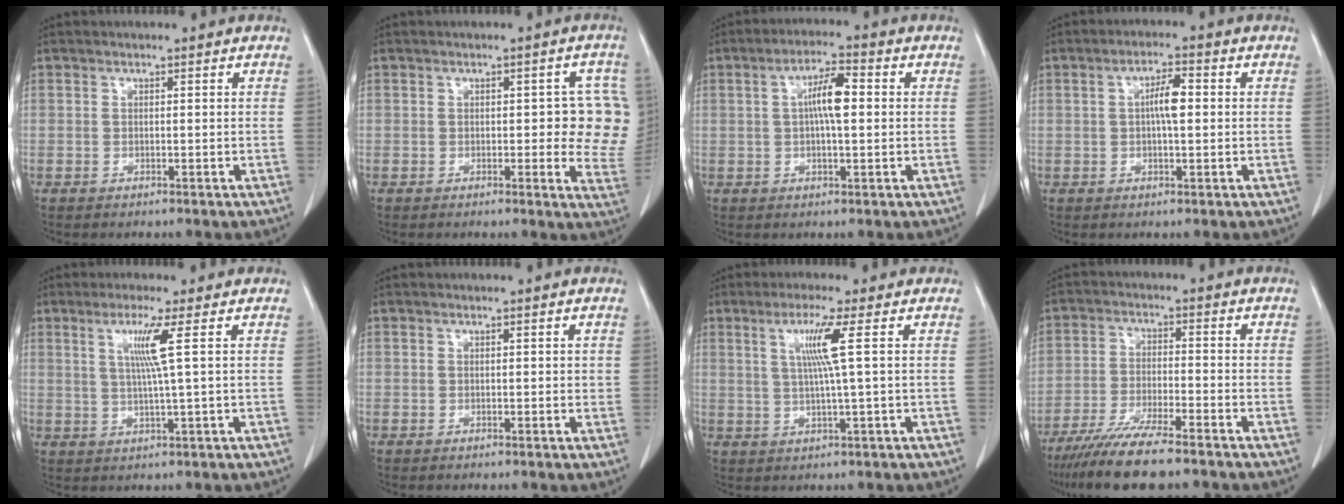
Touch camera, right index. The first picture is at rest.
{"total": 8.3, "force": [0.9, 3.4, 7.5], "torque": [-0.062, 0.007, 0.006]}
{"total": 6.0, "force": [0.7, 1.2, 5.9], "torque": [-0.110, 0.012, 0.010]}
{"total": 4.2, "force": [0.3, 0.9, 4.1], "torque": [-0.073, 0.008, 0.004]}
{"total": 5.1, "force": [1.6, -1.3, 4.6], "torque": [-0.092, -0.006, 0.032]}
{"total": 0.7, "force": [0.2, 0.4, 0.6], "torque": [-0.004, 0.001, 0.004]}
{"total": 5.6, "force": [1.5, -1.3, 5.2], "torque": [-0.102, -0.003, 0.032]}
{"total": 10.7, "force": [-8.7, 0.6, 6.2], "torque": [-0.105, -0.028, -0.147]}